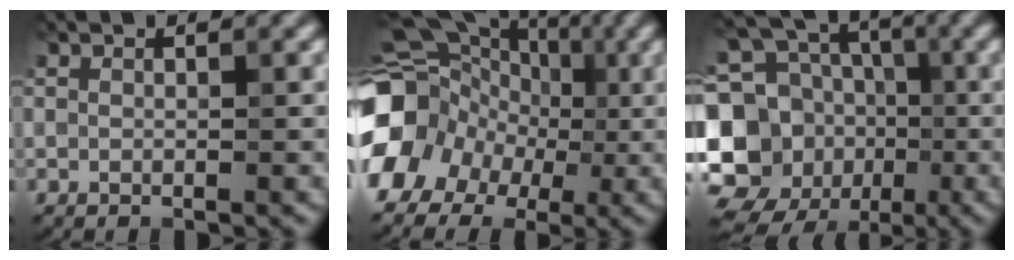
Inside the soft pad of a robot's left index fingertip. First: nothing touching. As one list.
[{"total": 11.8, "force": [-2.7, 10.1, 5.5], "torque": [-0.115, 0.002, -0.065]}, {"total": 15.4, "force": [-2.6, 13.5, 6.9], "torque": [-0.173, 0.011, -0.051]}]